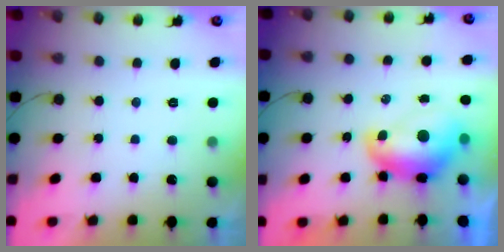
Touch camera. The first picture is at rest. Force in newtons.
{"total": 10.3, "press": 10.3, "slide": 1.2}